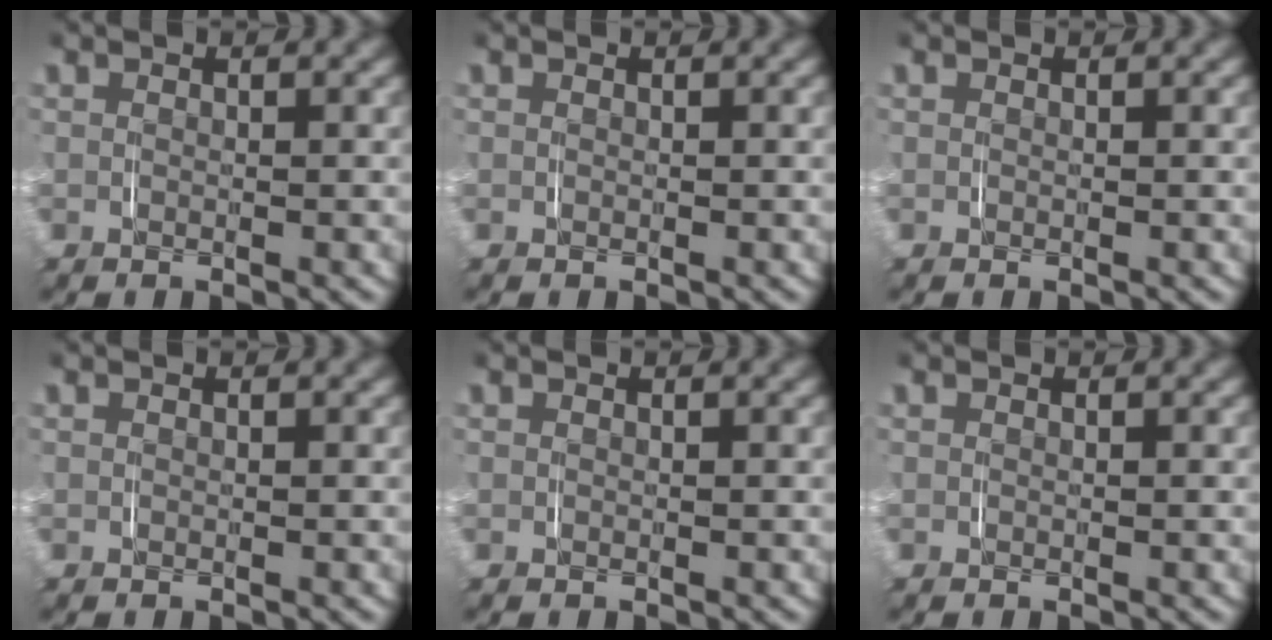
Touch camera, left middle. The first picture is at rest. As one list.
[{"total": 0.0}, {"total": 0.0}, {"total": 0.0}, {"total": 0.0}, {"total": 0.0}]